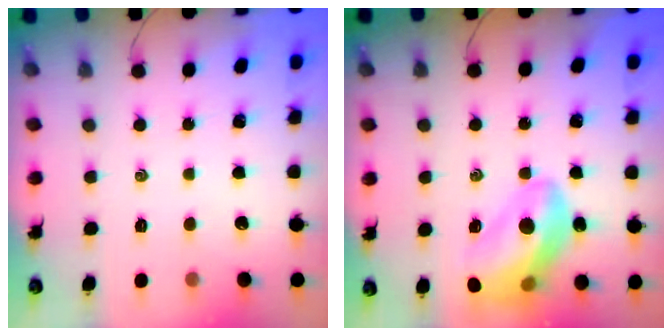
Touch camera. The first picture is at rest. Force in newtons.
{"total": 17.0, "press": 16.6, "slide": 3.7}